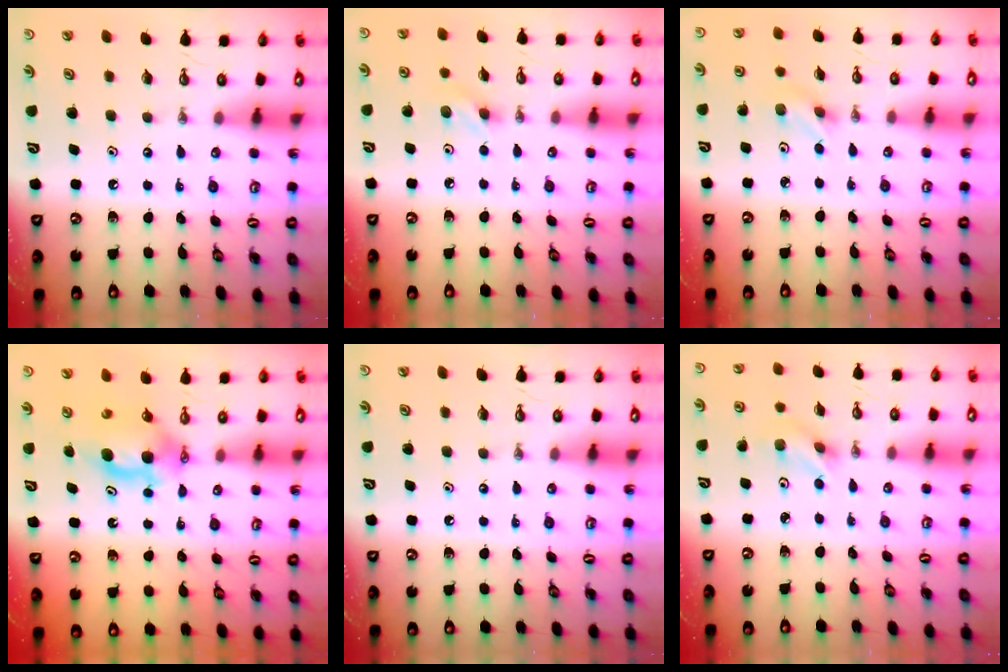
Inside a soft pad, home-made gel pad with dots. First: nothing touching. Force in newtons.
{"total": 6.5, "press": 6.0, "slide": 2.3}
{"total": 3.2, "press": 3.1, "slide": 0.7}
{"total": 5.9, "press": 5.6, "slide": 1.9}
{"total": 0.0}
{"total": 3.6, "press": 2.9, "slide": 2.1}